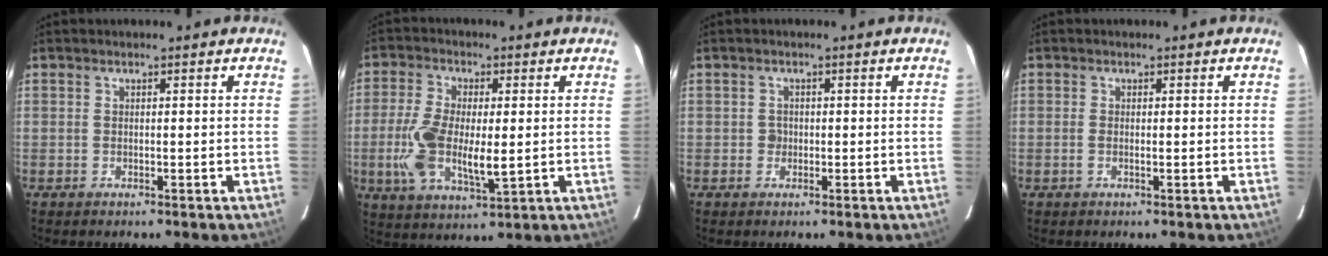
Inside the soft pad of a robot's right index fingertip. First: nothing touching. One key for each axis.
{"total": 11.1, "fx": -1.0, "fy": 4.0, "fz": 10.3, "tx": -0.213, "ty": -0.012, "tz": -0.012}
{"total": 1.2, "fx": -0.2, "fy": 1.1, "fz": 0.4, "tx": -0.006, "ty": 0.003, "tz": -0.003}
{"total": 0.8, "fx": -0.2, "fy": 0.3, "fz": 0.8, "tx": -0.019, "ty": -0.001, "tz": -0.002}